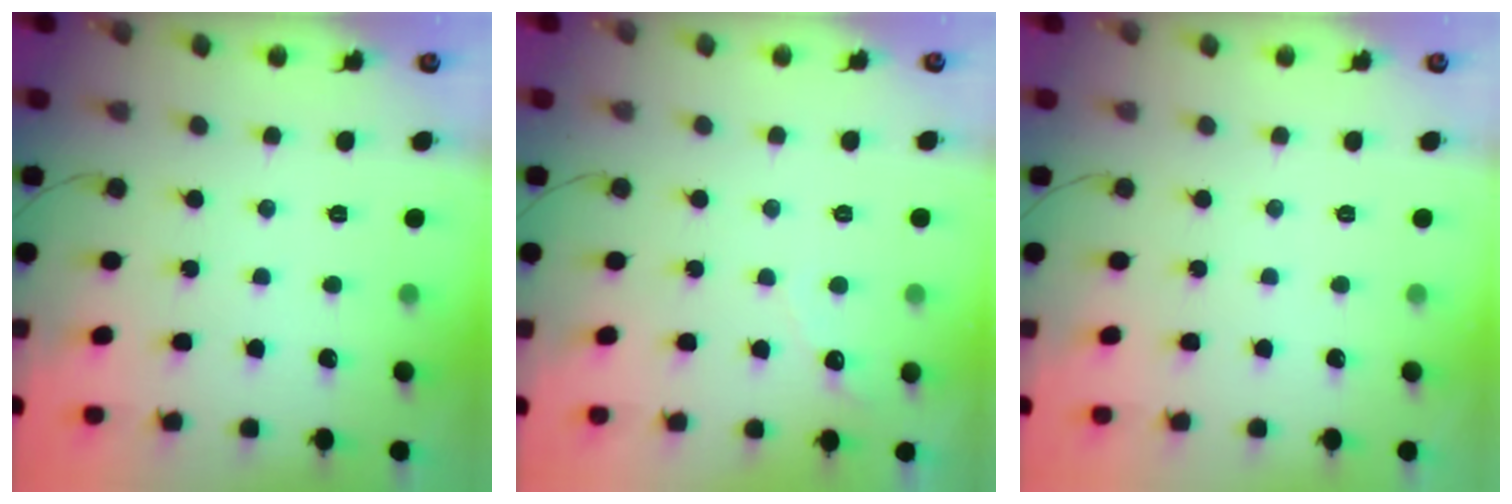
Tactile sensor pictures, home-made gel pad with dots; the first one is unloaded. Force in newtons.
{"total": 2.8, "press": 2.8, "slide": 0.1}
{"total": 0.0}